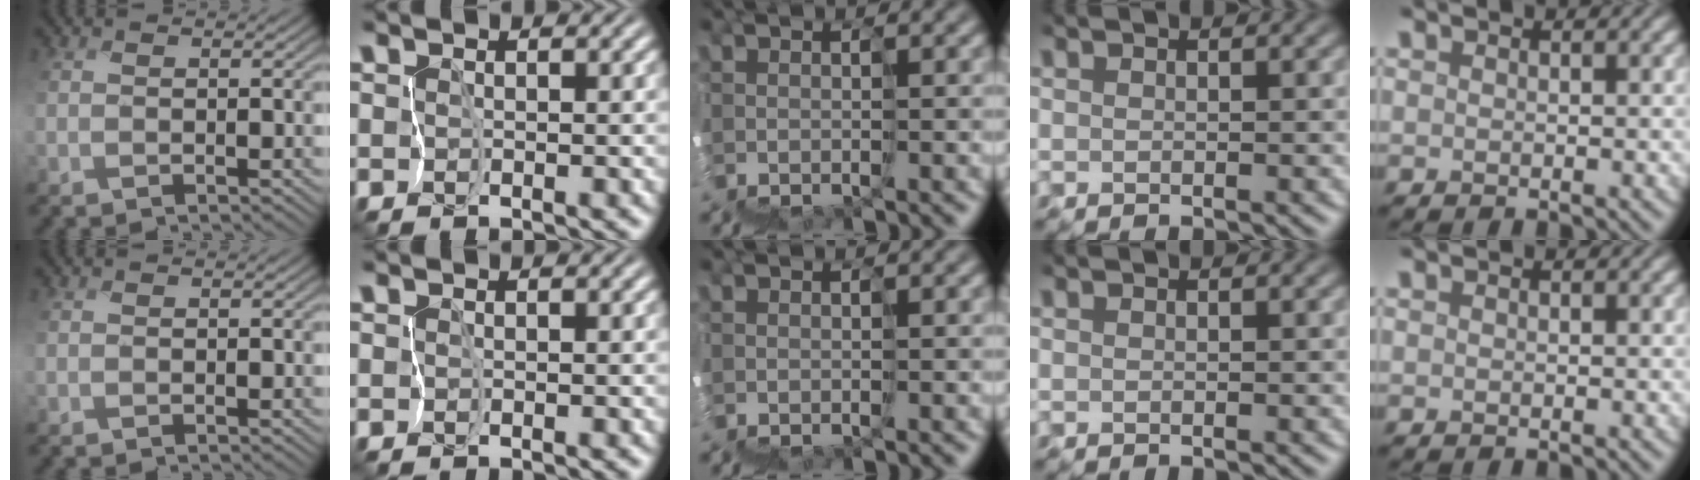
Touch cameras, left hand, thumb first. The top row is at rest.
{}